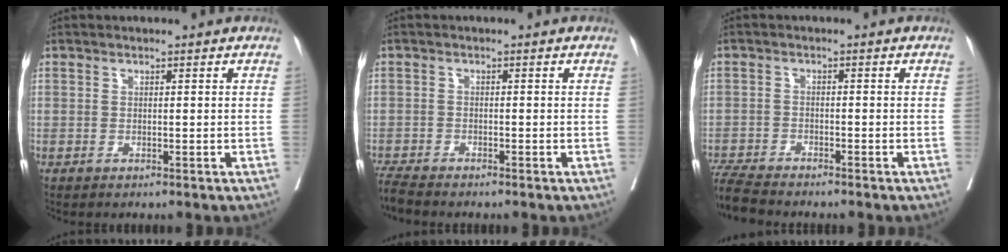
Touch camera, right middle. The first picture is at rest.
{"total": 3.1, "force": [-3.0, -0.1, 0.8], "torque": [-0.015, -0.015, -0.058]}
{"total": 5.6, "force": [-5.4, 0.1, 1.5], "torque": [-0.025, -0.019, -0.099]}